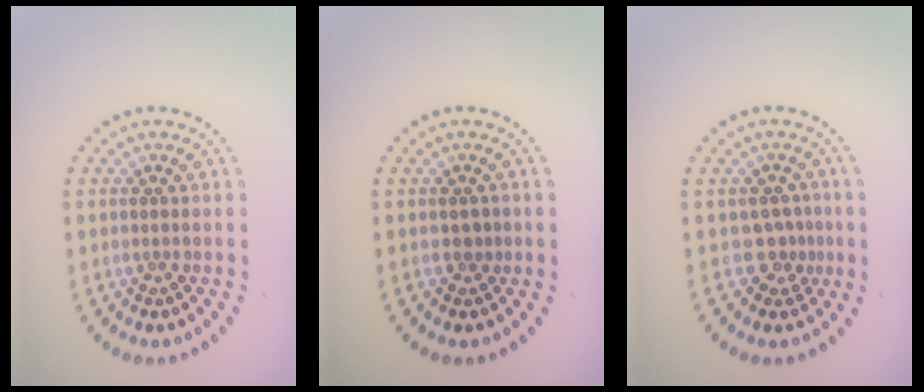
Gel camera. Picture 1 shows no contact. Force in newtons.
{"total": 0.9, "press": 0.7, "slide": 0.5}
{"total": 2.1, "press": 1.4, "slide": 1.6}